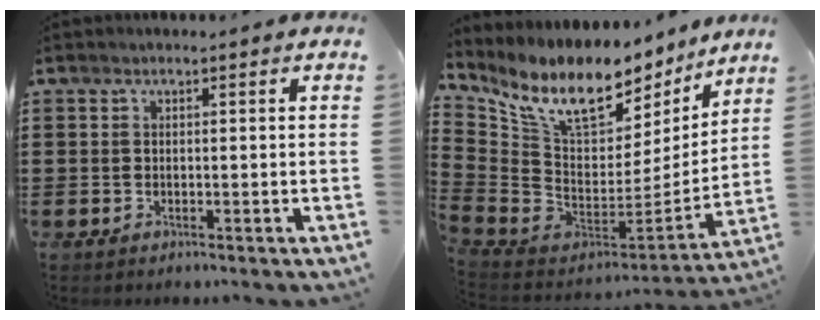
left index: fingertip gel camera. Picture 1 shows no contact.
{"total": 12.2, "force": [8.1, 5.4, 7.3], "torque": [-0.156, -0.059, 0.142]}